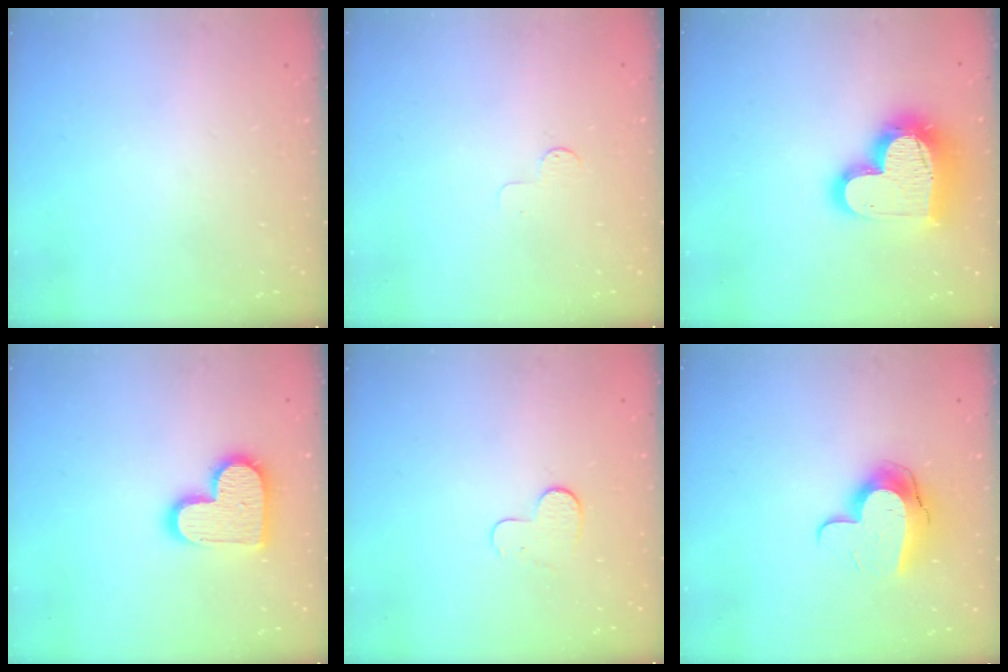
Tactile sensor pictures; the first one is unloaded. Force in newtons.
{"total": 2.7, "press": 2.7, "slide": 0.2}
{"total": 19.3, "press": 19.2, "slide": 1.7}
{"total": 14.4, "press": 14.4, "slide": 1.0}
{"total": 4.6, "press": 4.6, "slide": 0.4}
{"total": 11.1, "press": 11.1, "slide": 0.9}